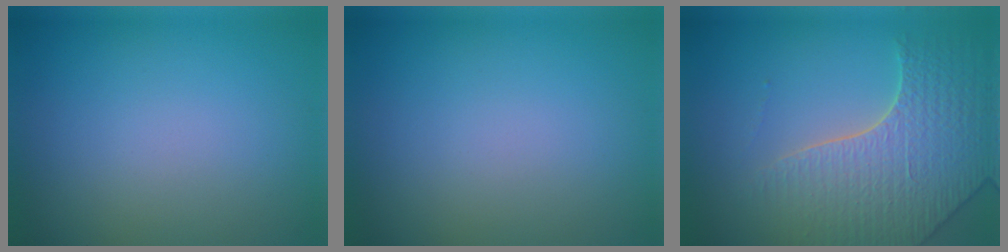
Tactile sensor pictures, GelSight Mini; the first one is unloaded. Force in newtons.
{"total": 0.0}
{"total": 5.5, "press": 4.8, "slide": 2.6}